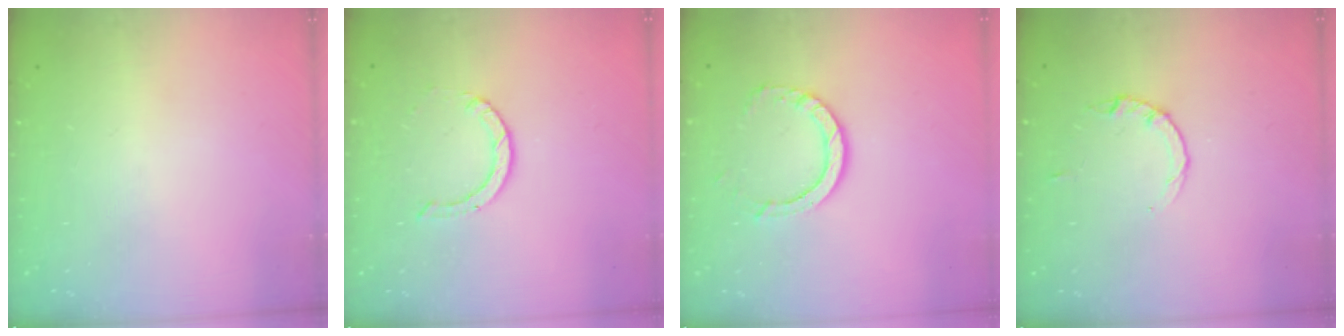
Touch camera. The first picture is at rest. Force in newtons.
{"total": 2.0, "press": 2.0, "slide": 0.2}
{"total": 8.6, "press": 8.5, "slide": 1.3}
{"total": 2.8, "press": 2.8, "slide": 0.4}